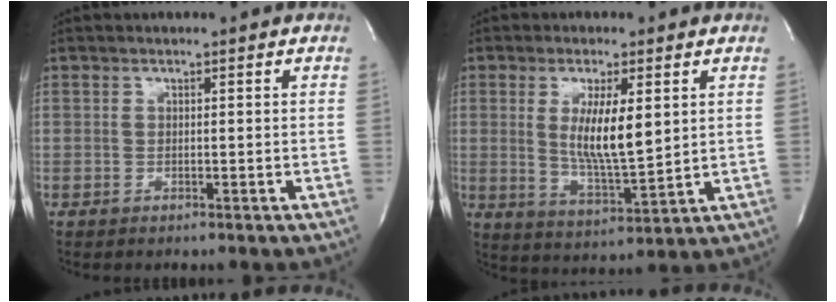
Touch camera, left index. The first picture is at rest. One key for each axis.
{"total": 8.4, "fx": 1.8, "fy": 1.6, "fz": 8.0, "tx": -0.156, "ty": -0.023, "tz": 0.039}